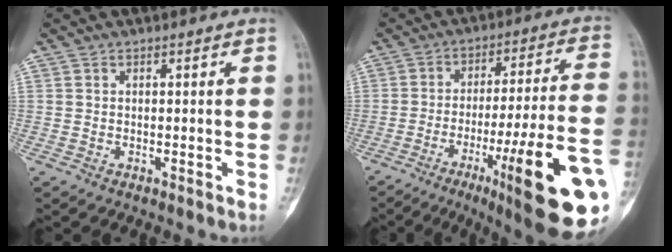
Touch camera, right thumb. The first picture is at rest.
{"total": 24.0, "force": [-9.1, 2.9, 22.0], "torque": [-0.269, 0.025, -0.128]}